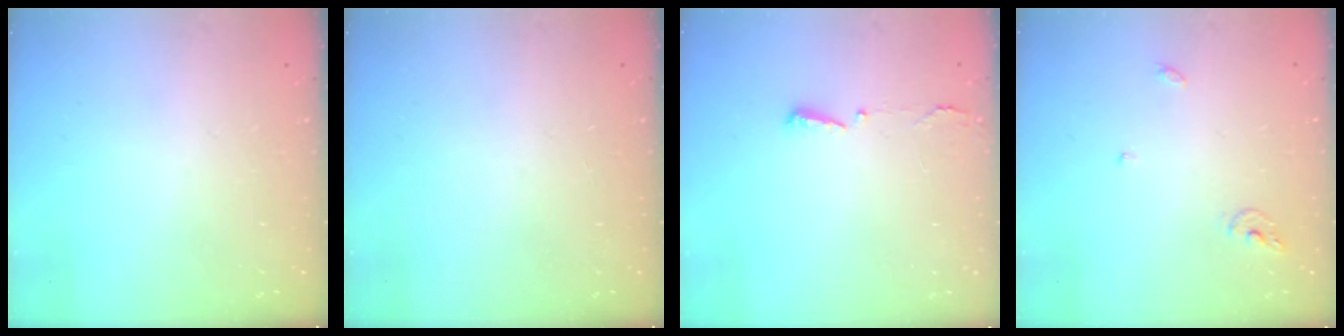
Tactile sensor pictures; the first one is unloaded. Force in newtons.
{"total": 0.0}
{"total": 2.9, "press": 2.8, "slide": 0.6}
{"total": 4.9, "press": 4.9, "slide": 0.4}